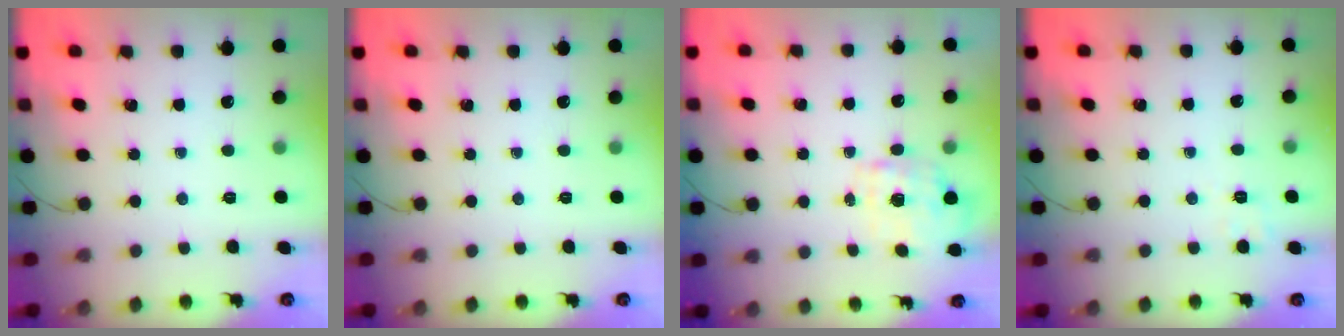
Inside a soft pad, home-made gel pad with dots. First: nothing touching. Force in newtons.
{"total": 0.0}
{"total": 1.7, "press": 1.6, "slide": 0.6}
{"total": 3.0, "press": 2.3, "slide": 1.9}